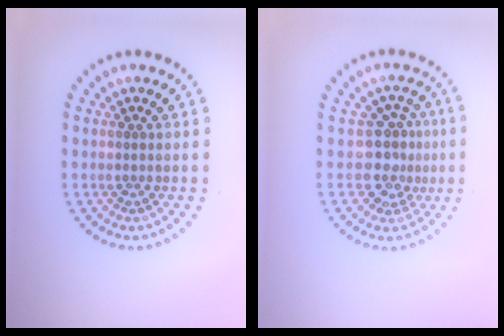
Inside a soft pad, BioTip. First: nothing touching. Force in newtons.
{"total": 3.2, "press": 2.6, "slide": 1.8}